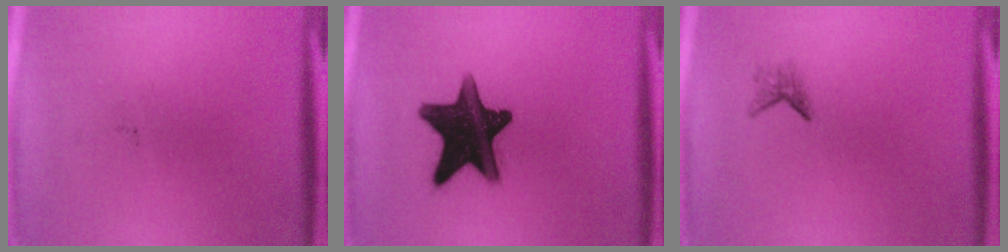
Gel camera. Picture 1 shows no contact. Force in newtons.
{"total": 16.3}
{"total": 1.2}